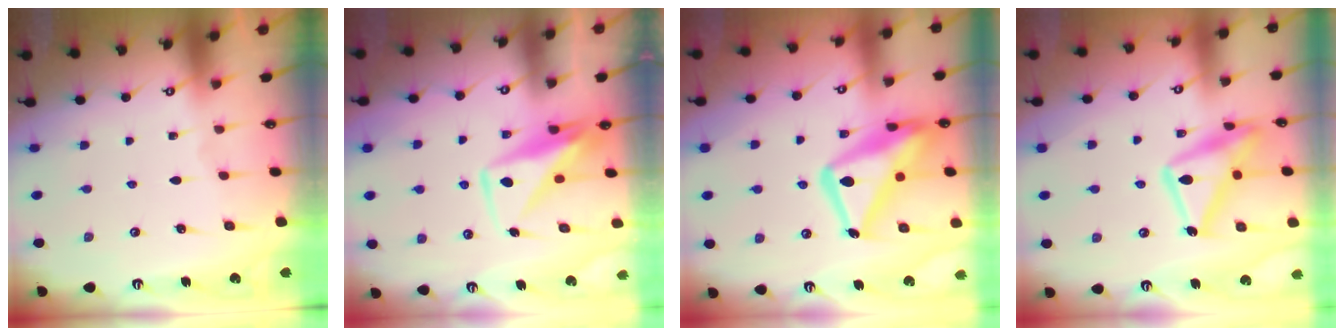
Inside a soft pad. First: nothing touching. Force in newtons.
{"total": 10.8, "press": 10.8, "slide": 0.9}
{"total": 18.8, "press": 18.7, "slide": 1.9}
{"total": 17.7, "press": 17.6, "slide": 1.2}